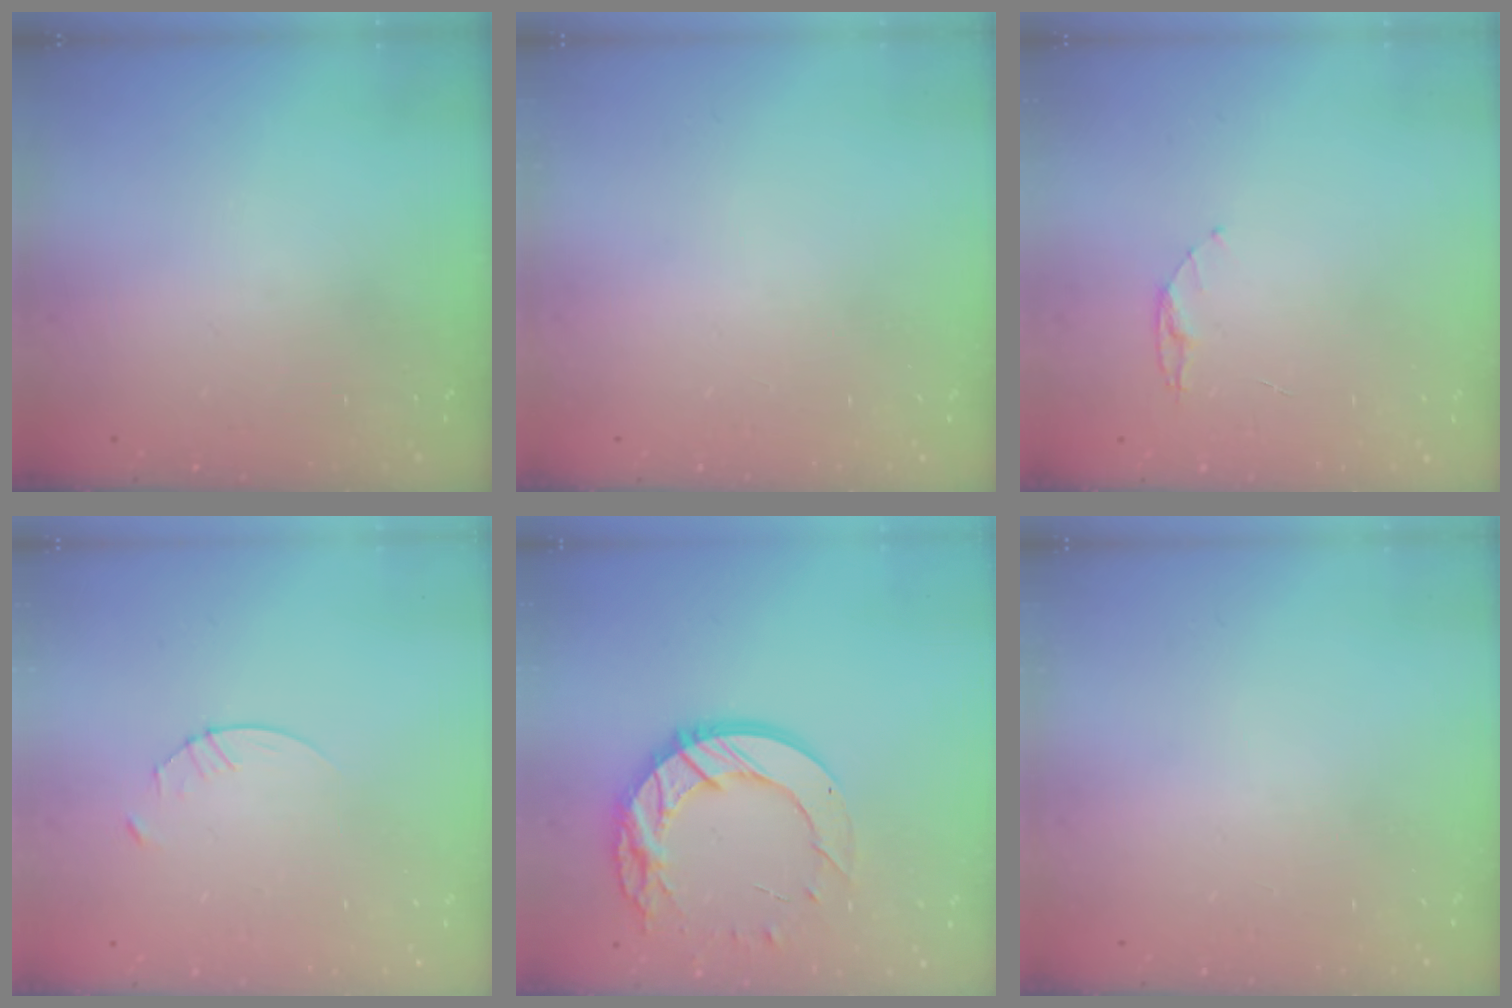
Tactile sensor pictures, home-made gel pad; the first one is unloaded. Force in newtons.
{"total": 0.0}
{"total": 4.5, "press": 4.4, "slide": 0.4}
{"total": 2.9, "press": 2.9, "slide": 0.4}
{"total": 16.8, "press": 16.8, "slide": 1.2}
{"total": 0.0}